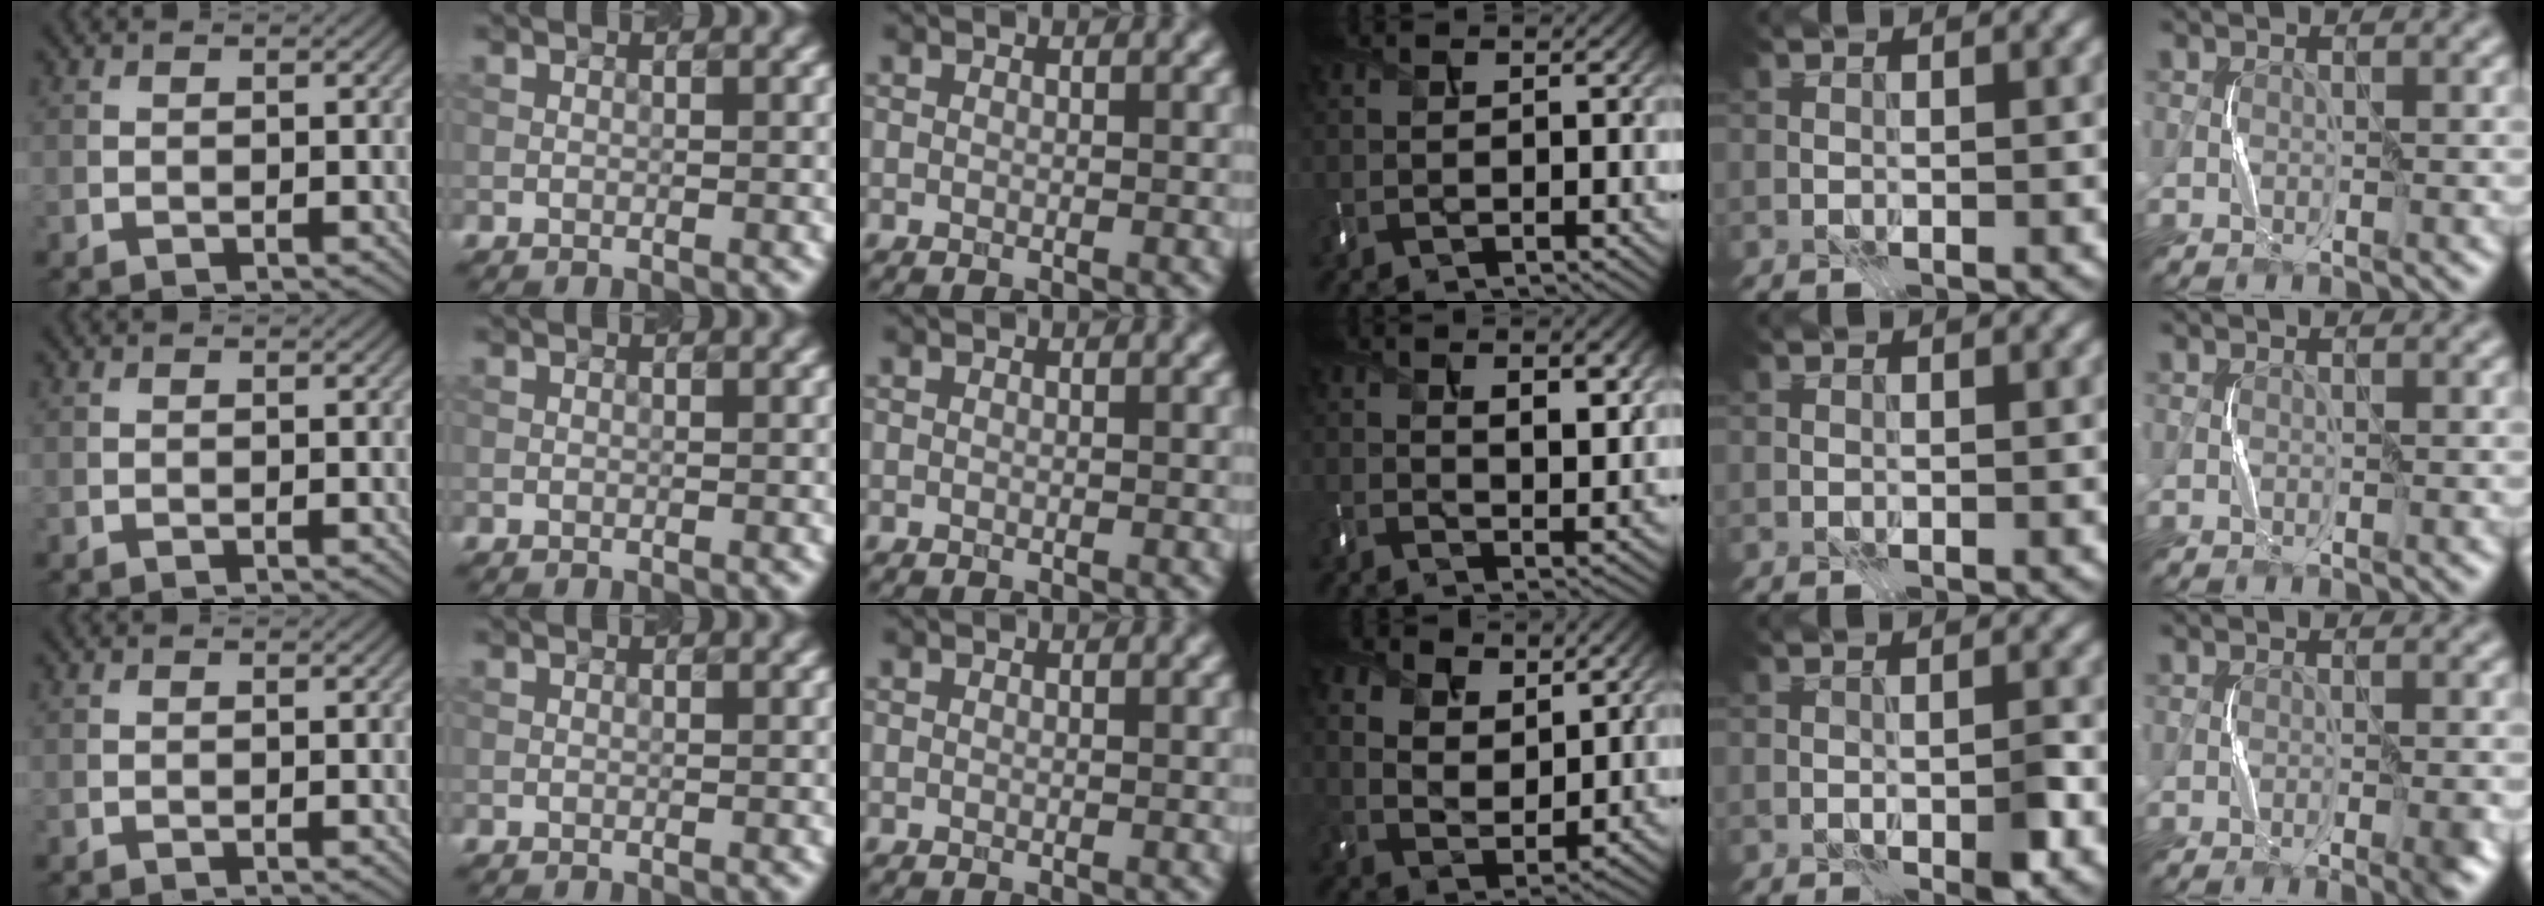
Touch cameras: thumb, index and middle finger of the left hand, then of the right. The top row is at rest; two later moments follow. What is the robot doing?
{"motion": "squeeze", "object": "air blower"}